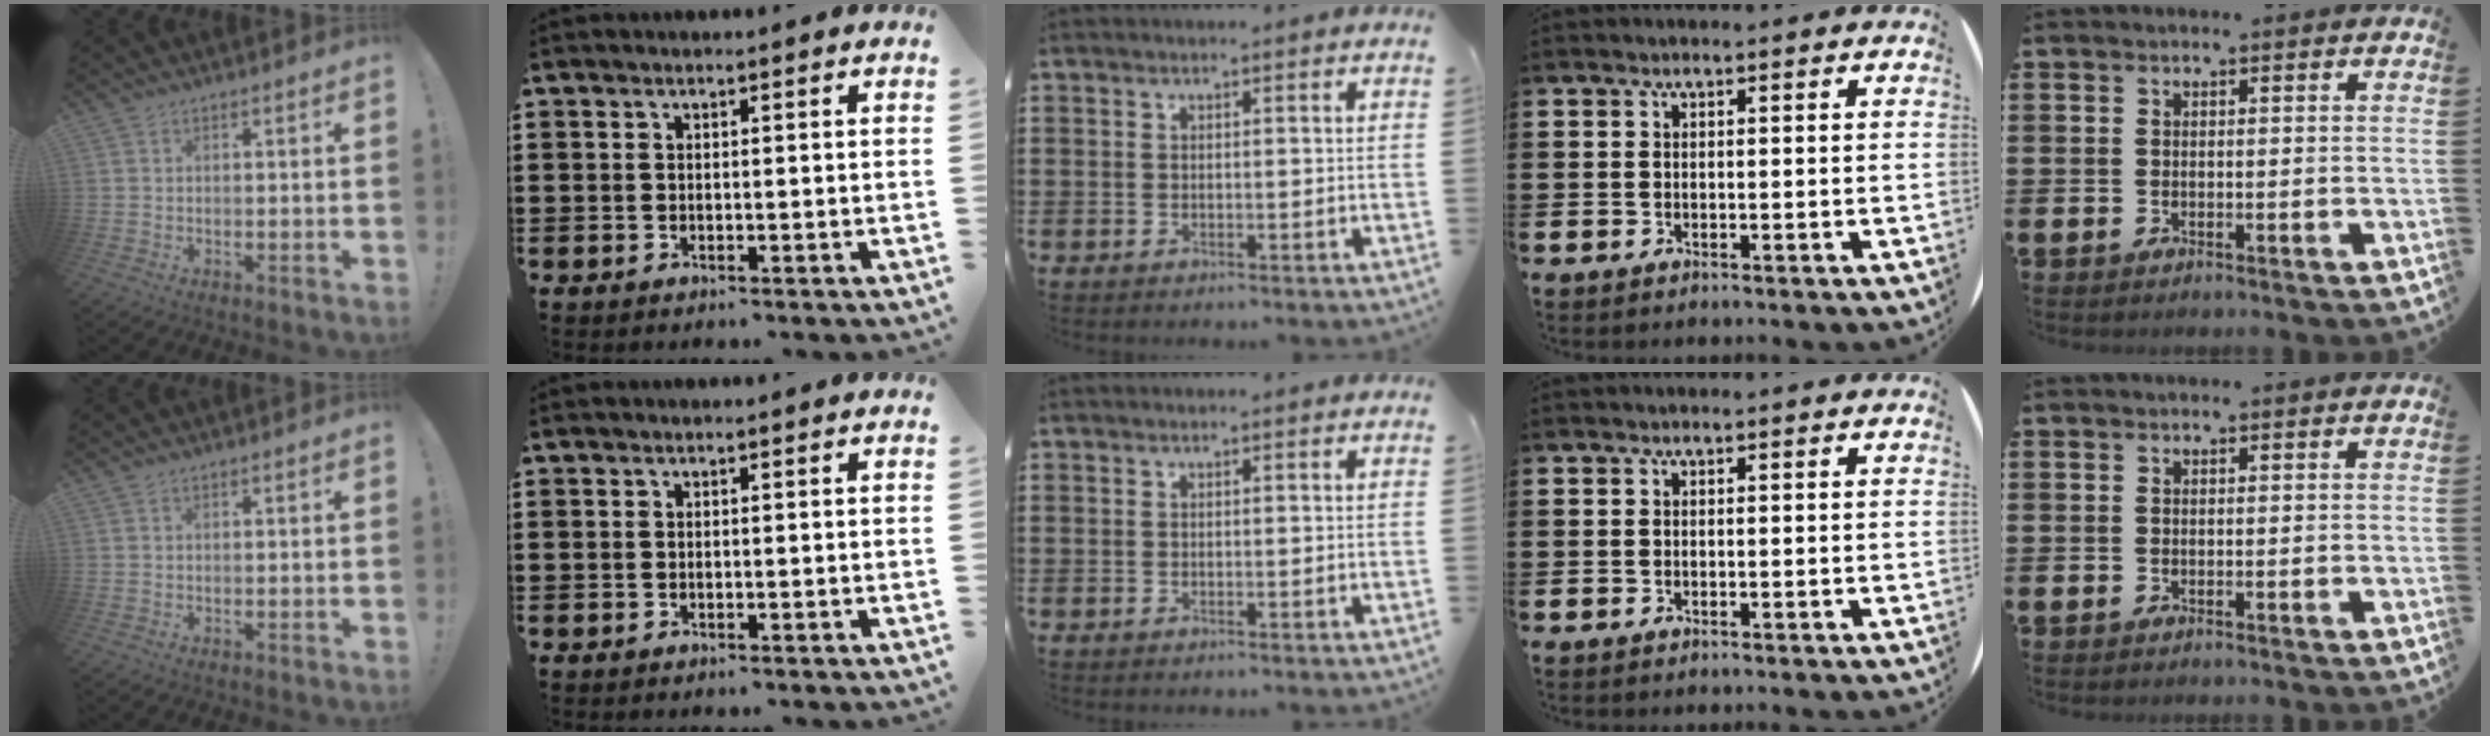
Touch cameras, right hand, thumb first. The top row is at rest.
{}